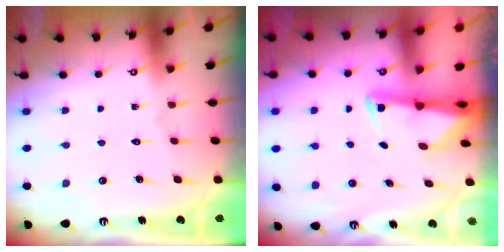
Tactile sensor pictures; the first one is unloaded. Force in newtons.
{"total": 2.4, "press": 2.4, "slide": 0.5}